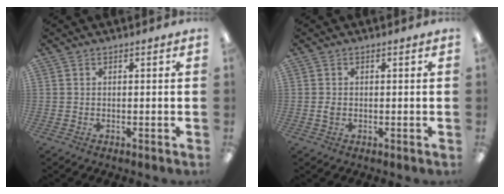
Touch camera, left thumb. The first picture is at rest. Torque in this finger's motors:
{"motor_torque": [-0.08, 0.04, 0.07, -0.12, 0.00]}